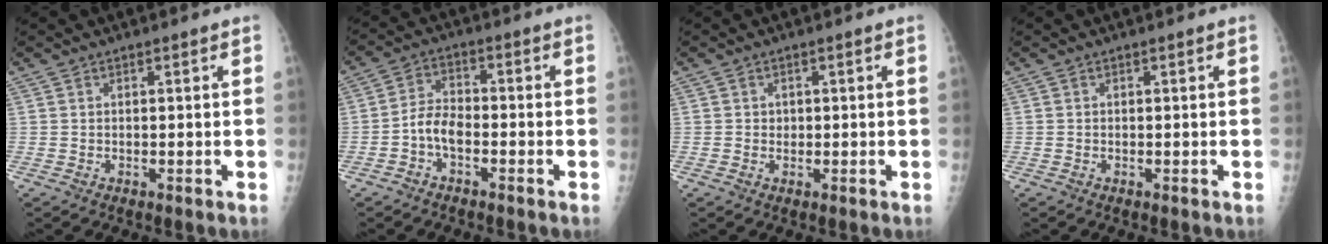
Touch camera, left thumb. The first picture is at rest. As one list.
[{"total": 5.1, "force": [-2.3, 2.8, 3.5], "torque": [-0.058, 0.025, -0.052]}, {"total": 1.0, "force": [0.0, 1.0, 0.3], "torque": [0.006, 0.002, -0.001]}, {"total": 0.0}]